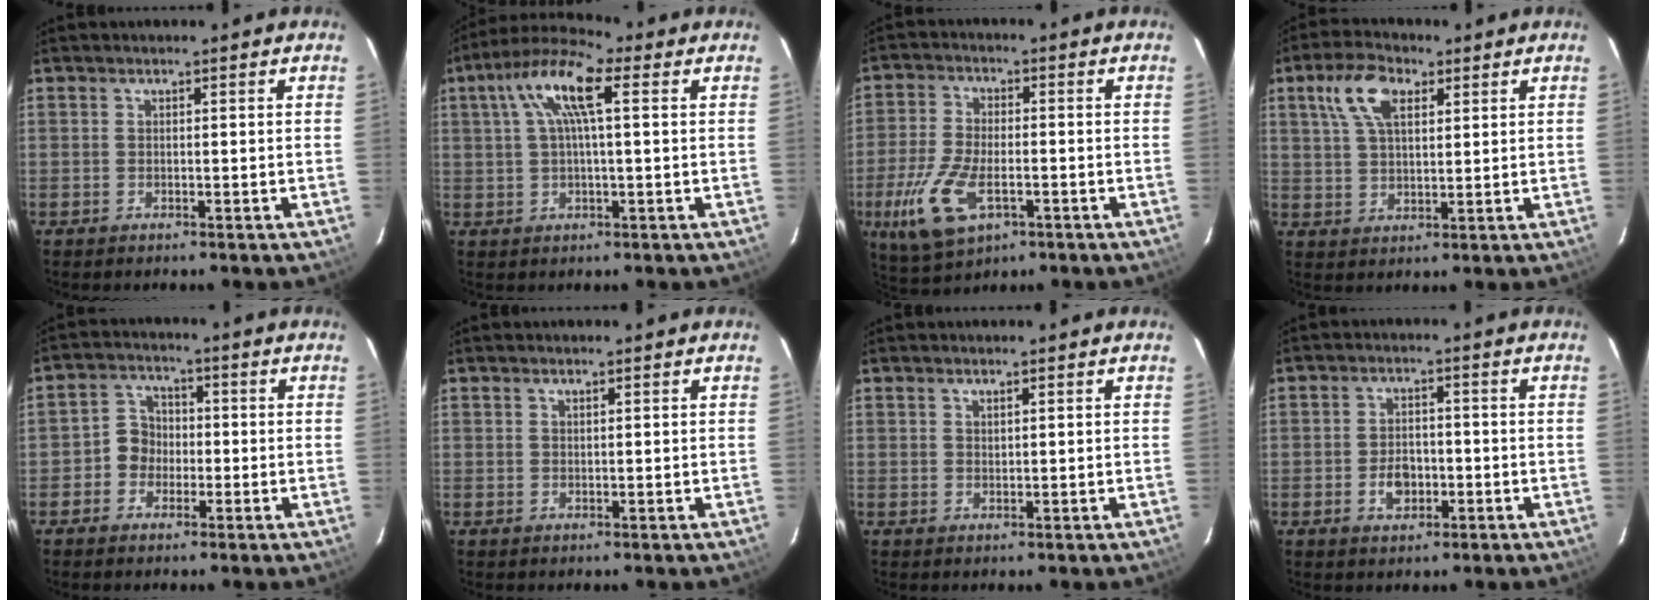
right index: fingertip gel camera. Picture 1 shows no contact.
{"total": 10.4, "force": [3.2, 2.7, 9.5], "torque": [-0.184, 0.029, 0.054]}
{"total": 11.9, "force": [-4.4, 5.8, 9.4], "torque": [-0.212, -0.015, -0.080]}
{"total": 8.6, "force": [3.8, 4.3, 6.4], "torque": [-0.131, 0.025, 0.072]}
{"total": 4.8, "force": [-1.5, 4.4, 1.2], "torque": [-0.013, 0.021, -0.030]}
{"total": 0.5, "force": [0.4, 0.1, 0.3], "torque": [-0.006, 0.002, 0.008]}
{"total": 1.7, "force": [1.3, 0.8, 0.8], "torque": [-0.013, 0.001, 0.024]}
{"total": 4.7, "force": [-1.6, 3.3, 3.0], "torque": [-0.054, 0.008, -0.020]}